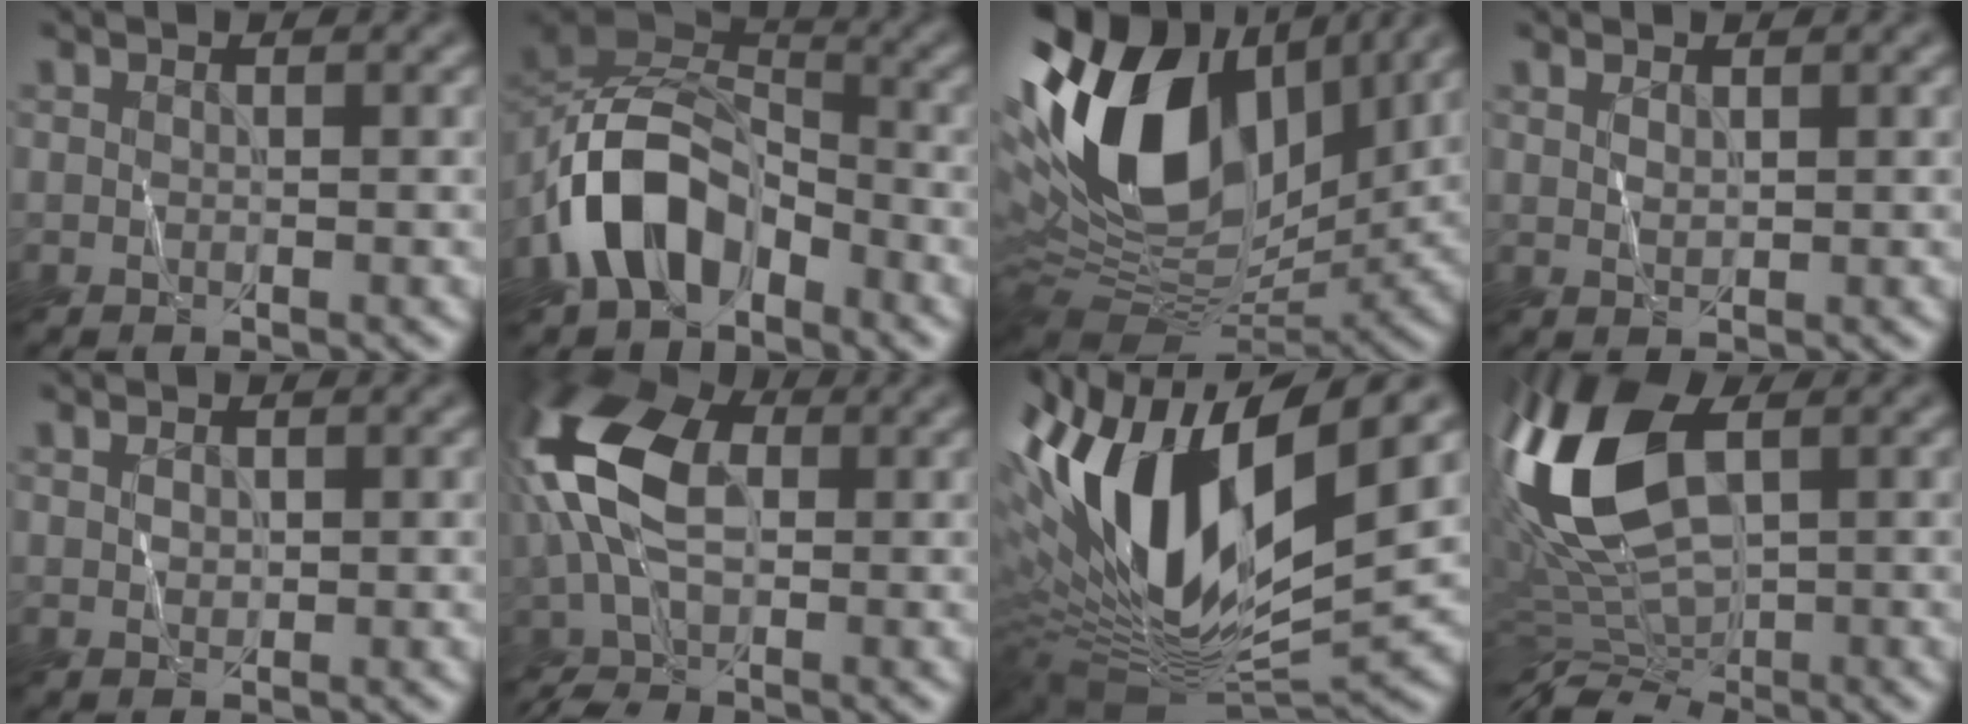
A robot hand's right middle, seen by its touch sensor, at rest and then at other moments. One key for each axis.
{"total": 8.2, "fx": -4.2, "fy": 5.1, "fz": 4.9, "tx": -0.089, "ty": 0.014, "tz": -0.090}
{"total": 16.5, "fx": 4.7, "fy": 10.4, "fz": 11.9, "tx": -0.244, "ty": 0.031, "tz": 0.078}
{"total": 0.9, "fx": 0.8, "fy": 0.2, "fz": 0.3, "tx": -0.006, "ty": 0.004, "tz": 0.018}
{"total": 0.9, "fx": 0.6, "fy": 0.6, "fz": 0.3, "tx": -0.006, "ty": 0.006, "tz": 0.016}
{"total": 10.3, "fx": -1.1, "fy": 6.1, "fz": 8.2, "tx": -0.190, "ty": 0.022, "tz": -0.043}
{"total": 15.7, "fx": 3.4, "fy": 7.1, "fz": 13.6, "tx": -0.274, "ty": 0.006, "tz": 0.056}
{"total": 12.2, "fx": 1.9, "fy": 6.5, "fz": 10.1, "tx": -0.231, "ty": 0.025, "tz": 0.023}